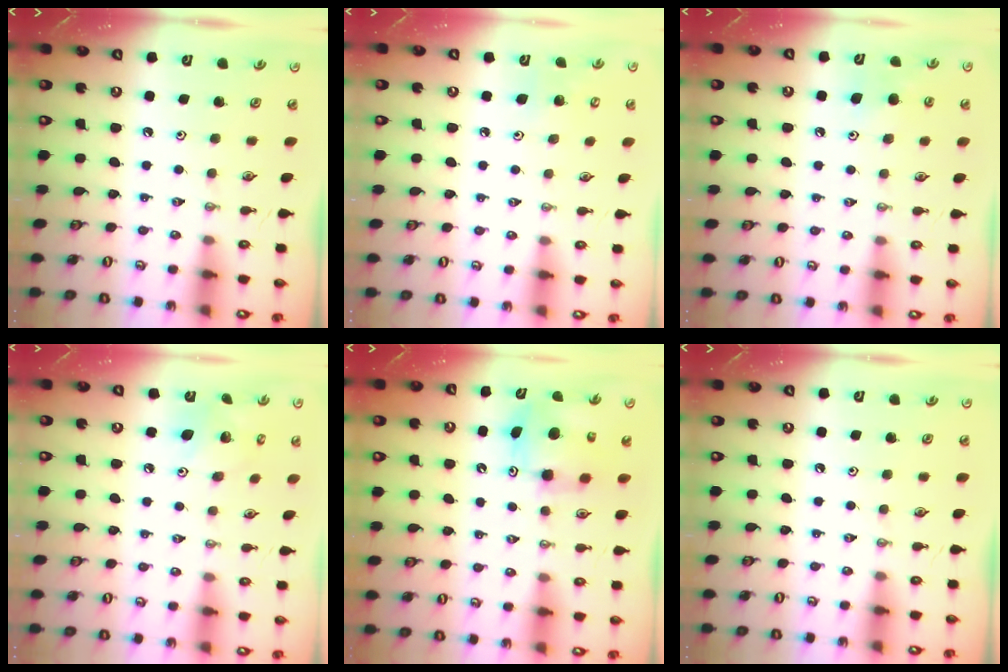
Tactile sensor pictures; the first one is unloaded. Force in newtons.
{"total": 6.0, "press": 5.8, "slide": 1.7}
{"total": 8.1, "press": 8.1, "slide": 0.9}
{"total": 9.0, "press": 9.0, "slide": 0.3}
{"total": 7.4, "press": 7.4, "slide": 0.4}
{"total": 0.0}